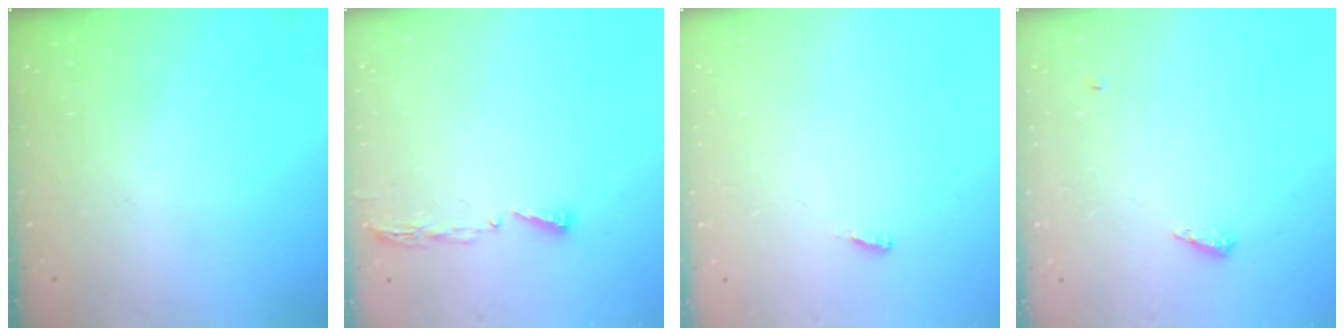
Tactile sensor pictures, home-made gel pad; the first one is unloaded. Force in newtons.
{"total": 3.4, "press": 3.4, "slide": 0.4}
{"total": 2.6, "press": 2.4, "slide": 1.0}
{"total": 5.5, "press": 5.4, "slide": 1.0}